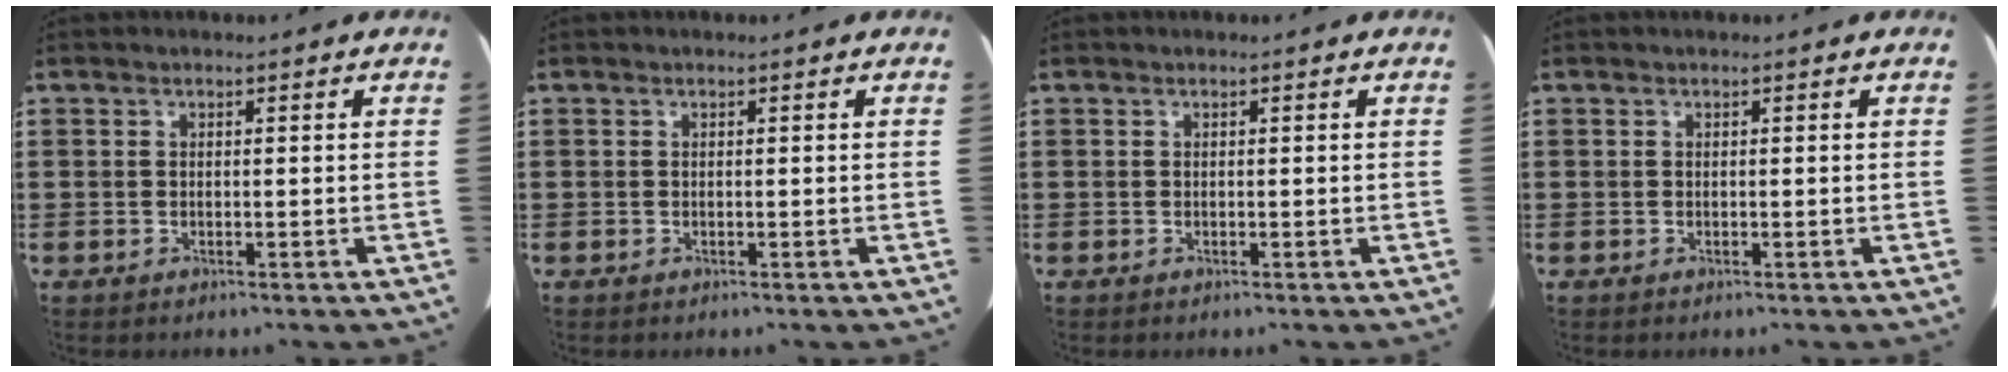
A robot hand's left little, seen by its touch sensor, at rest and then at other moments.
{"total": 0.0}
{"total": 0.0}
{"total": 0.0}